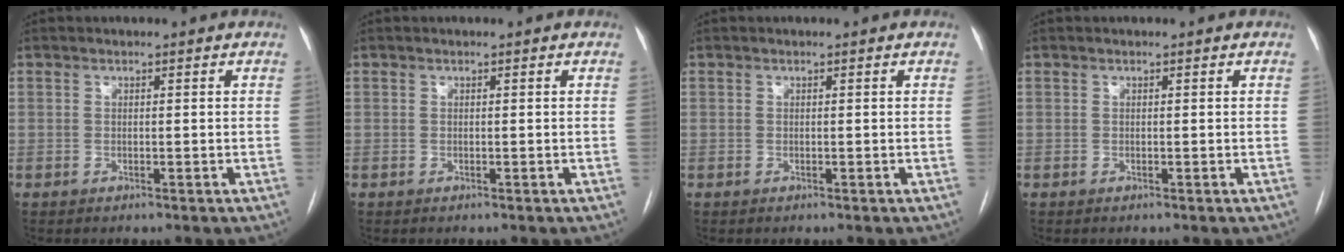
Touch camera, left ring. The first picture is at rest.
{"total": 0.0}
{"total": 0.0}
{"total": 0.0}